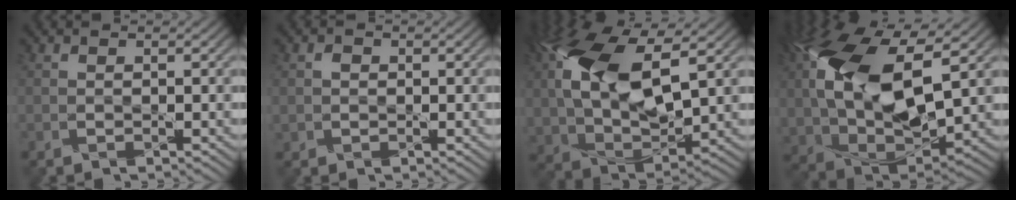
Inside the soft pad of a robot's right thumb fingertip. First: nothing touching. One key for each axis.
{"total": 1.0, "fx": 0.1, "fy": 1.0, "fz": 0.0, "tx": 0.001, "ty": 0.003, "tz": 0.001}
{"total": 14.4, "fx": 4.2, "fy": 7.6, "fz": 11.6, "tx": -0.268, "ty": 0.013, "tz": 0.084}
{"total": 16.2, "fx": 3.7, "fy": 8.7, "fz": 13.1, "tx": -0.299, "ty": 0.008, "tz": 0.075}